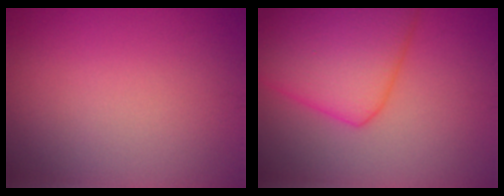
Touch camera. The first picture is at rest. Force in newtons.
{"total": 8.1, "press": 8.0, "slide": 0.5}